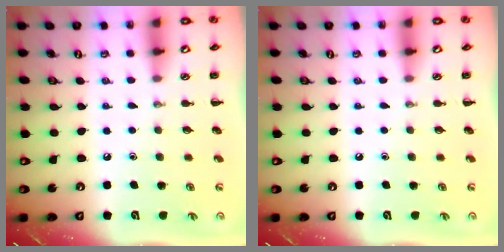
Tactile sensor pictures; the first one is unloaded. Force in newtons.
{"total": 0.0}